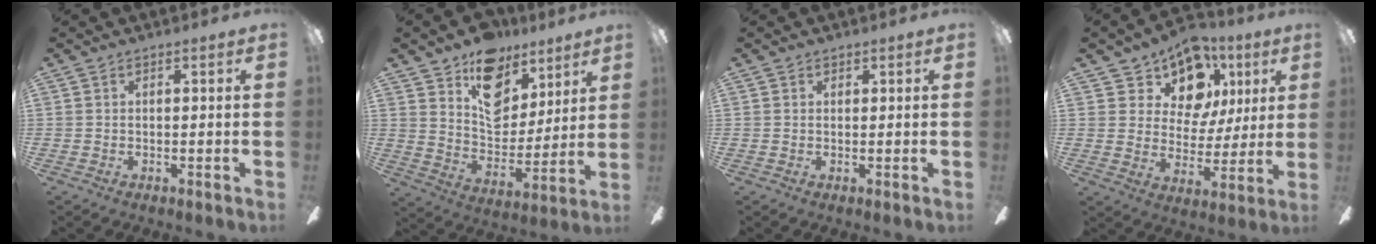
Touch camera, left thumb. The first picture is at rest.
{"total": 15.5, "force": [10.4, 9.5, 6.5], "torque": [-0.099, -0.063, 0.192]}
{"total": 0.9, "force": [0.6, 0.6, 0.0], "torque": [0.007, -0.004, 0.011]}
{"total": 13.3, "force": [8.5, 8.5, 5.7], "torque": [-0.108, -0.047, 0.161]}